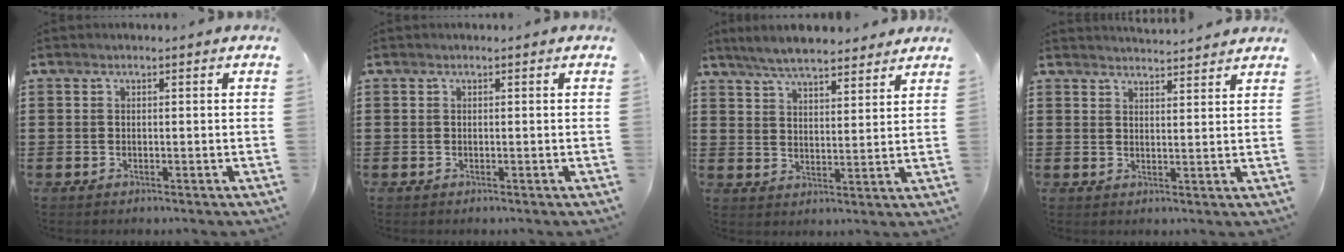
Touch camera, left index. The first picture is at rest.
{"total": 0.0}
{"total": 6.4, "force": [6.0, 1.1, 2.2], "torque": [-0.061, -0.010, 0.111]}
{"total": 2.9, "force": [2.9, -0.3, 0.0], "torque": [-0.008, -0.012, 0.054]}